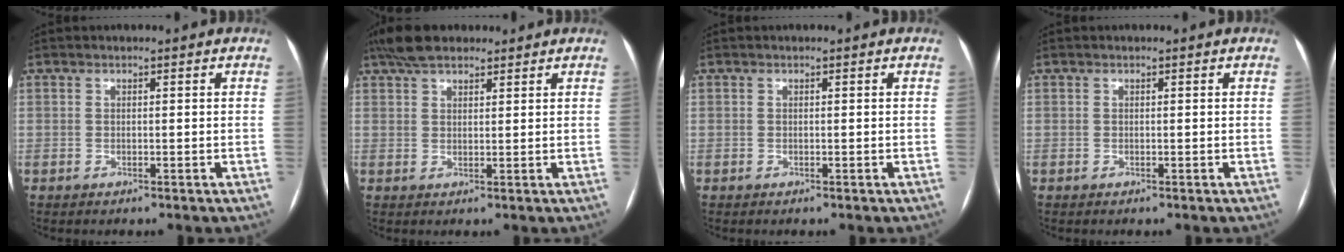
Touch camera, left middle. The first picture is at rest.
{"total": 6.3, "force": [5.0, 2.4, 3.1], "torque": [-0.063, 0.026, 0.093]}
{"total": 0.0}
{"total": 0.0}